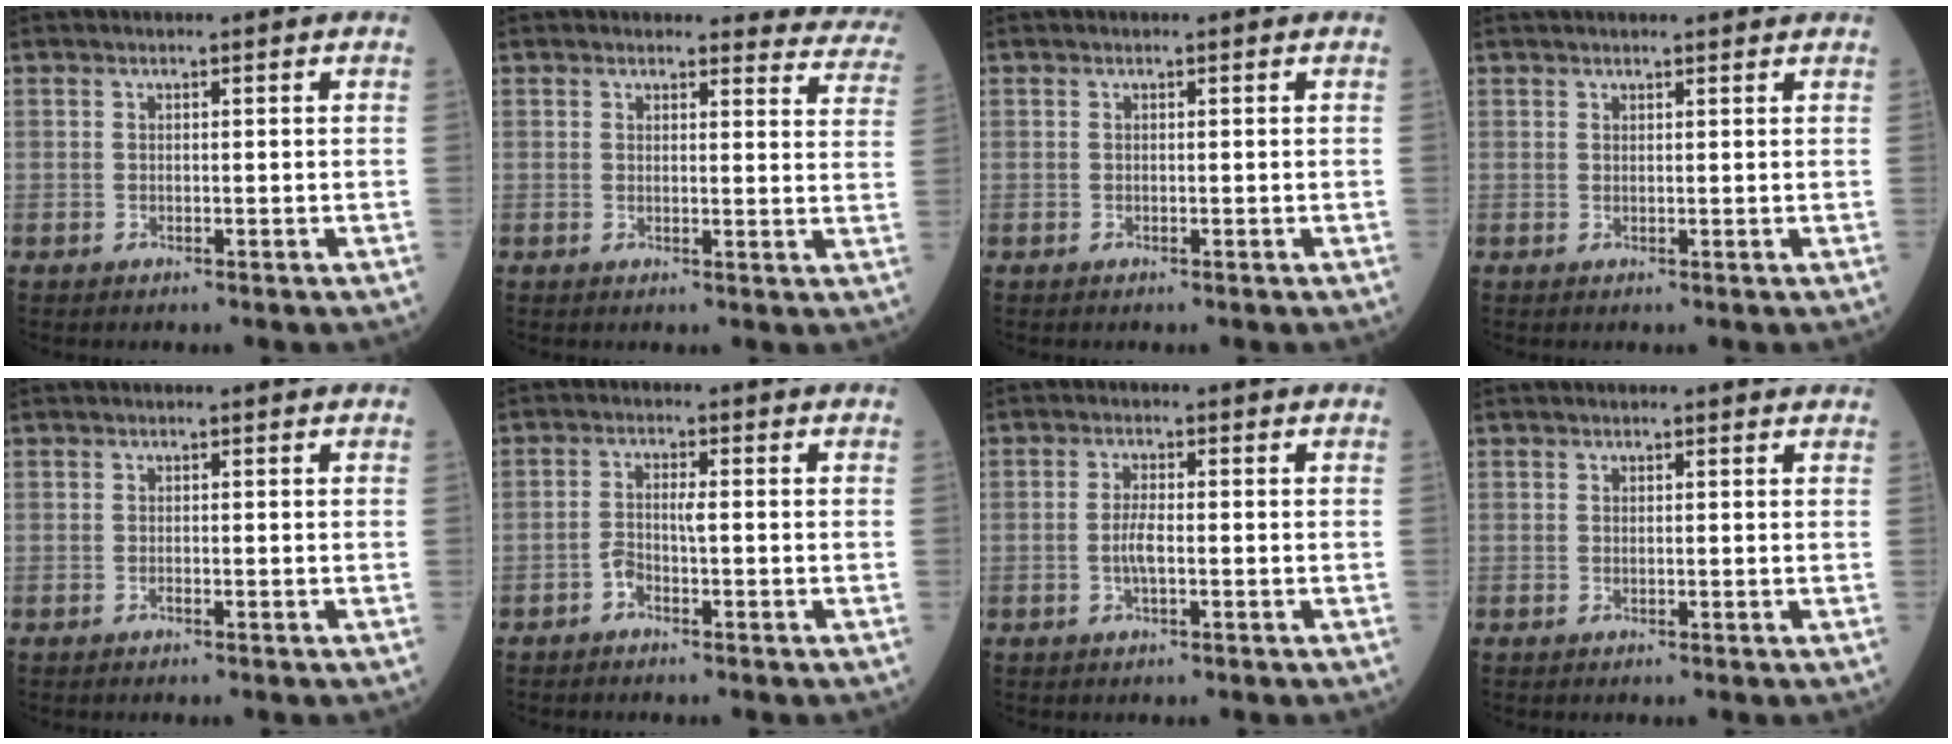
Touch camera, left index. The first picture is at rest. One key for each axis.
{"total": 8.6, "fx": 8.3, "fy": 2.0, "fz": -0.5, "tx": 0.051, "ty": -0.052, "tz": 0.046}
{"total": 0.0}
{"total": 3.7, "fx": 3.6, "fy": 0.1, "fz": 1.0, "tx": -0.010, "ty": 0.024, "tz": 0.043}
{"total": 0.0}
{"total": 2.3, "fx": -1.0, "fy": 0.5, "fz": 1.9, "tx": -0.038, "ty": 0.006, "tz": -0.019}
{"total": 2.7, "fx": -0.6, "fy": 0.5, "fz": 2.5, "tx": -0.057, "ty": 0.000, "tz": -0.014}
{"total": 0.5, "fx": 0.5, "fy": 0.1, "fz": 0.0, "tx": -0.006, "ty": -0.006, "tz": -0.005}